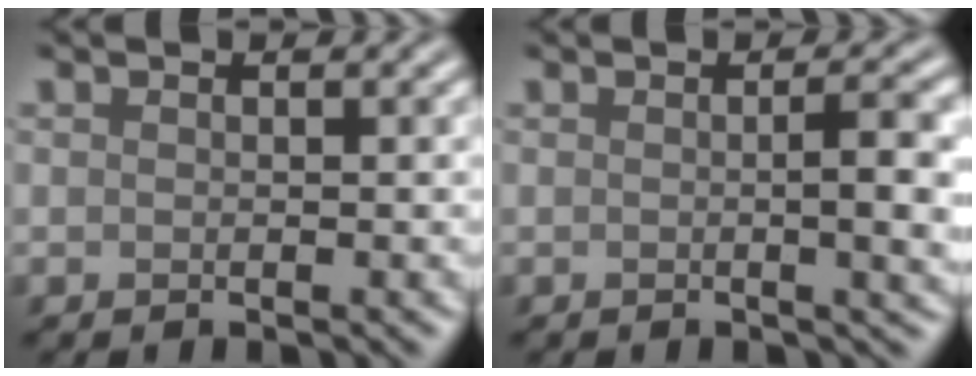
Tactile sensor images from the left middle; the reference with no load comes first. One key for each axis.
{"total": 4.0, "fx": 0.0, "fy": 1.0, "fz": 3.9, "tx": -0.049, "ty": 0.005, "tz": -0.001}